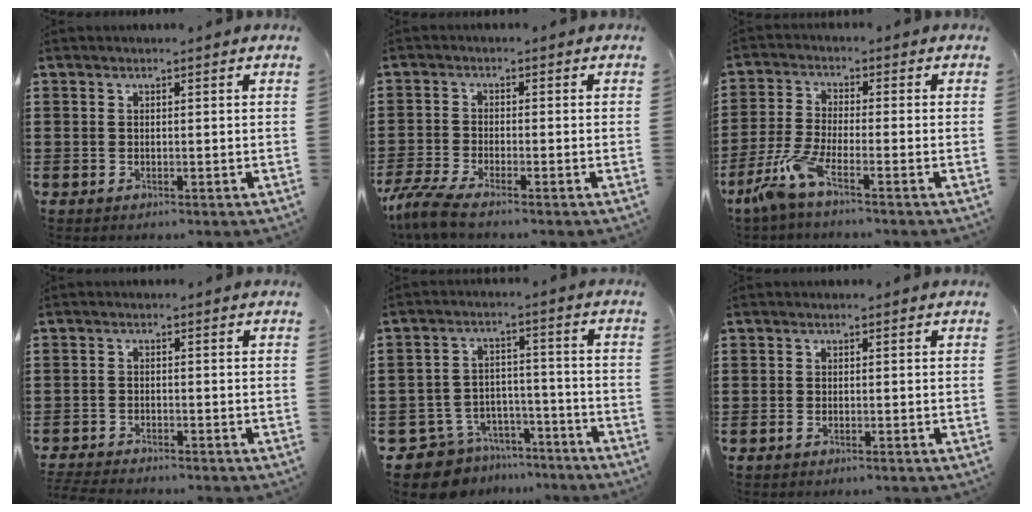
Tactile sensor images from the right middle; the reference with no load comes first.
{"total": 4.1, "force": [-3.4, 0.0, 2.2], "torque": [-0.075, -0.023, -0.075]}
{"total": 5.9, "force": [-4.0, 0.7, 4.2], "torque": [-0.112, -0.020, -0.082]}
{"total": 2.8, "force": [-2.8, -0.1, 0.2], "torque": [-0.015, -0.008, -0.059]}
{"total": 8.5, "force": [-8.1, 2.3, 1.0], "torque": [-0.028, 0.024, -0.158]}
{"total": 0.6, "force": [-0.5, 0.1, 0.4], "torque": [-0.009, -0.002, -0.008]}